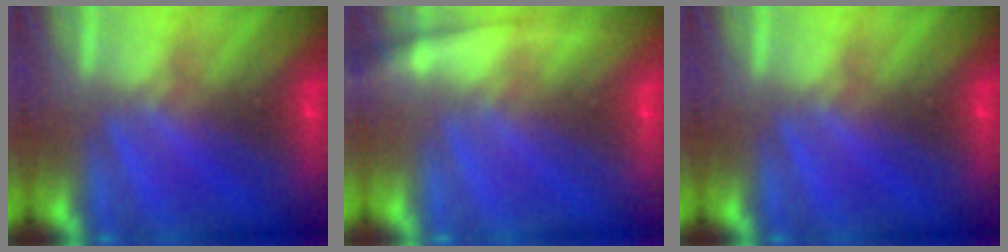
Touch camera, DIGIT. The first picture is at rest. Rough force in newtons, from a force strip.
{"total": 1.4}
{"total": 0.0}